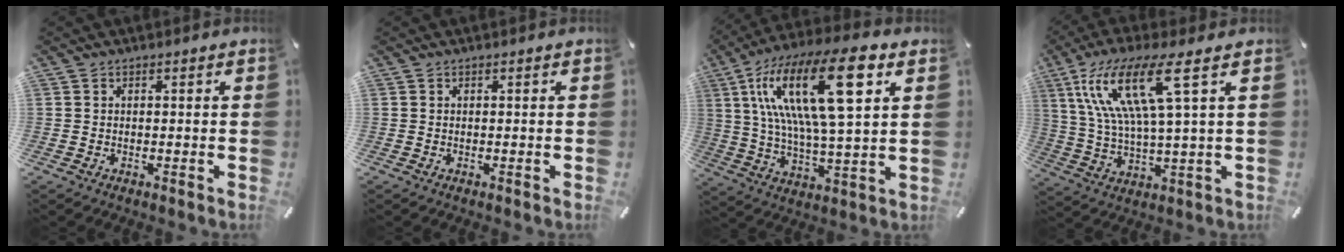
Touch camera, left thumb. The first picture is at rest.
{"total": 0.0}
{"total": 23.2, "force": [9.1, 7.3, 20.1], "torque": [-0.401, -0.031, 0.127]}
{"total": 16.4, "force": [6.4, 3.0, 14.8], "torque": [-0.323, -0.008, 0.095]}